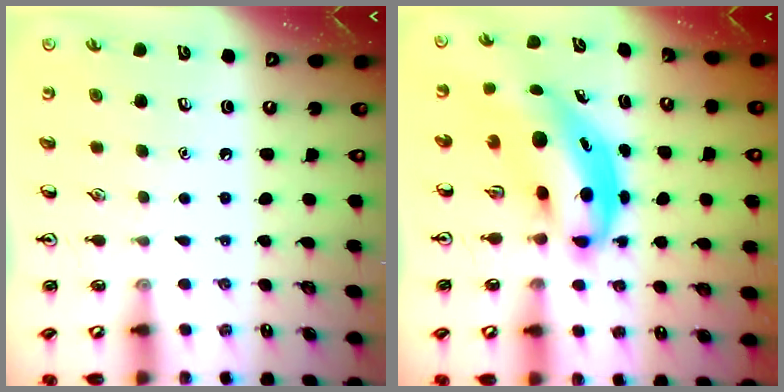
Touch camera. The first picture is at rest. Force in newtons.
{"total": 7.3, "press": 7.1, "slide": 1.9}